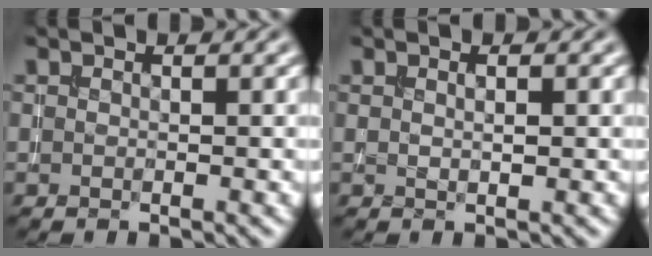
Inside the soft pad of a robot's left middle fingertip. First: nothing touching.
{"total": 0.9, "force": [0.4, 0.1, 0.8], "torque": [-0.007, 0.000, 0.007]}